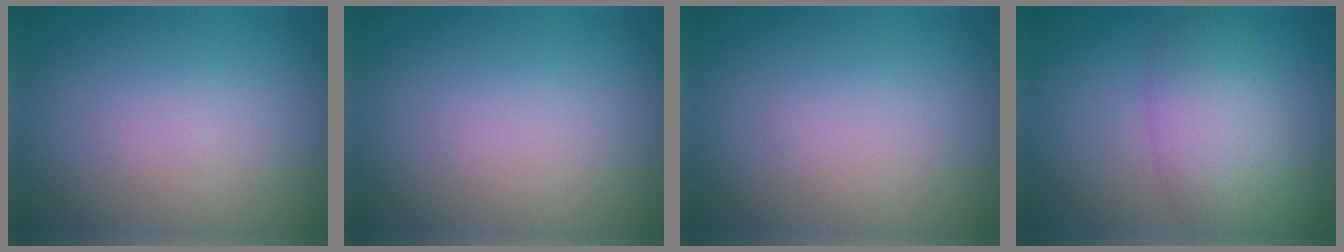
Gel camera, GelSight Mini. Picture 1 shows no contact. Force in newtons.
{"total": 0.0}
{"total": 0.0}
{"total": 4.7, "press": 4.7, "slide": 0.2}